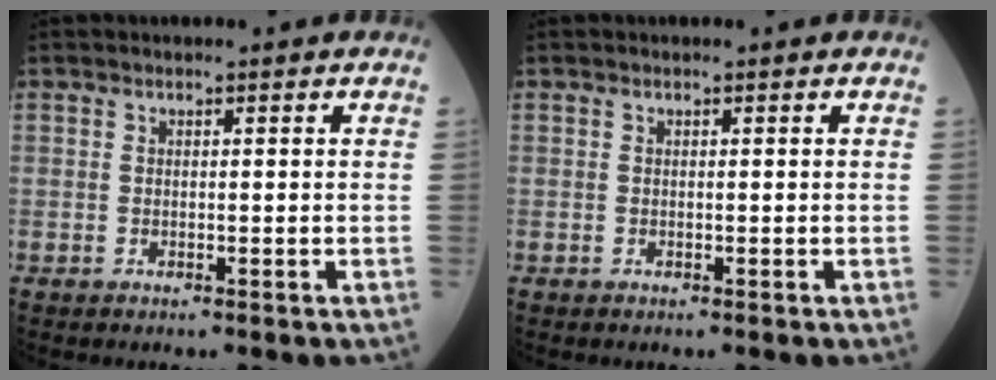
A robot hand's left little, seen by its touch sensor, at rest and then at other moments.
{"total": 0.0}